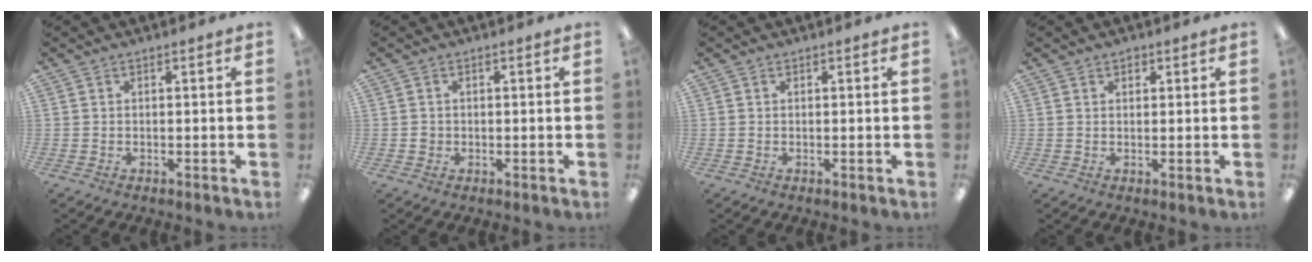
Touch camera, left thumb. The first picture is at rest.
{"total": 1.0, "force": [-0.1, 1.0, 0.2], "torque": [-0.004, 0.005, -0.003]}
{"total": 0.0}
{"total": 1.2, "force": [0.8, 0.9, 0.3], "torque": [0.002, -0.001, 0.013]}